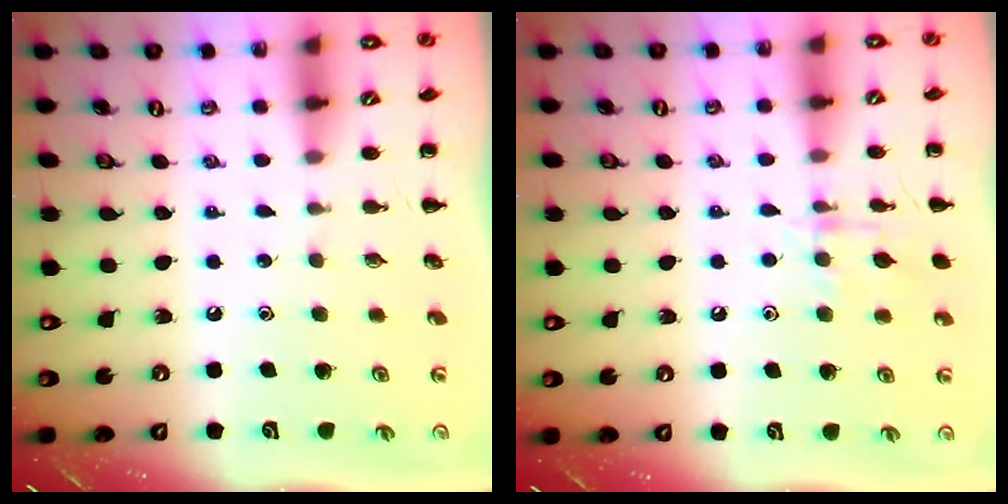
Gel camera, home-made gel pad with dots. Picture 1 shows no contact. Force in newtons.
{"total": 8.6, "press": 8.5, "slide": 1.3}